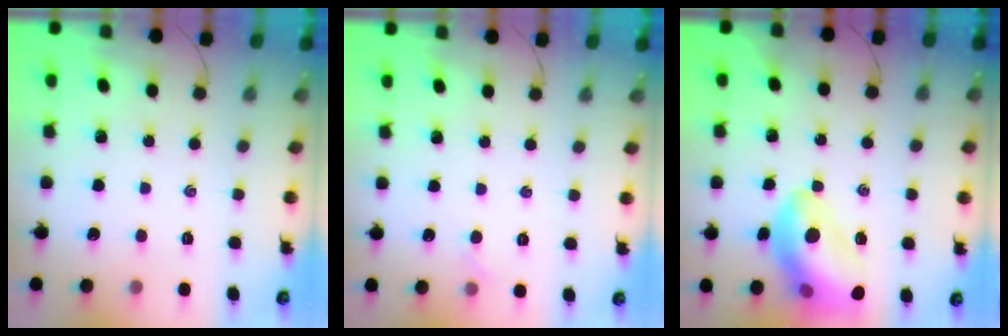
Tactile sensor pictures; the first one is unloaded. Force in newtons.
{"total": 2.7, "press": 2.5, "slide": 0.9}
{"total": 15.1, "press": 14.7, "slide": 3.5}